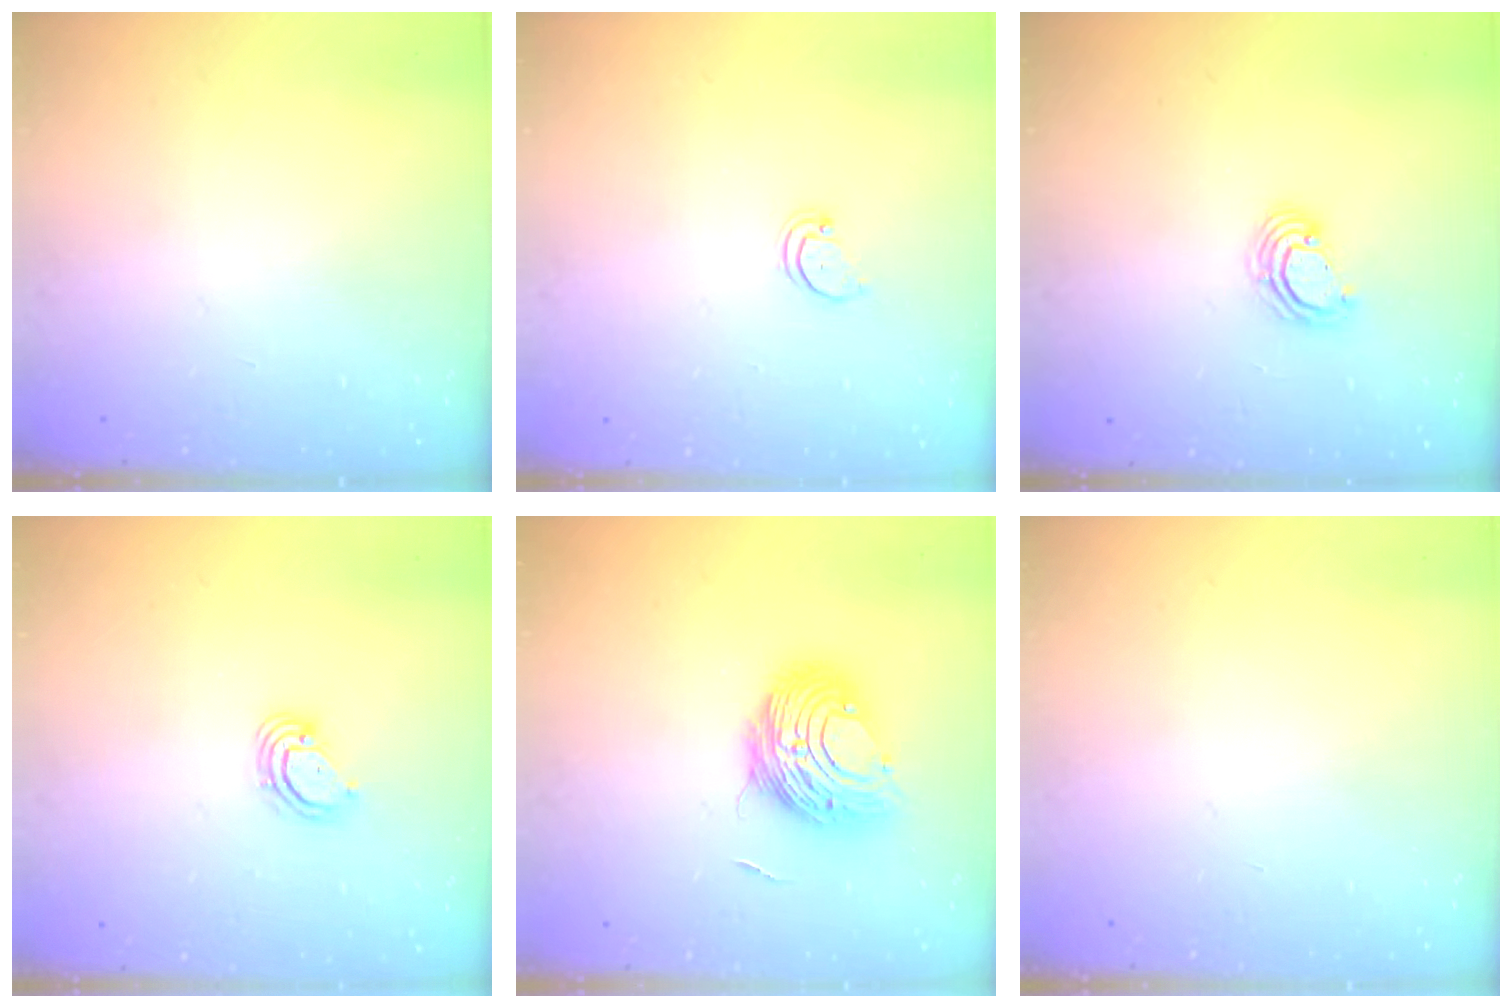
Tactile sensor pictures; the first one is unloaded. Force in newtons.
{"total": 2.2, "press": 2.2, "slide": 0.2}
{"total": 3.5, "press": 3.5, "slide": 0.3}
{"total": 3.6, "press": 3.6, "slide": 0.3}
{"total": 10.6, "press": 10.5, "slide": 1.0}
{"total": 0.0}